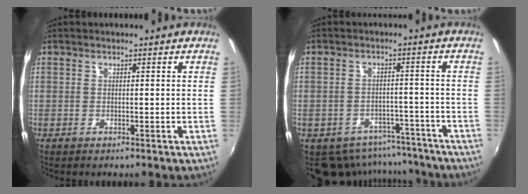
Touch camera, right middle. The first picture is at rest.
{"total": 11.8, "force": [-9.4, 6.5, 2.8], "torque": [-0.065, 0.018, -0.107]}